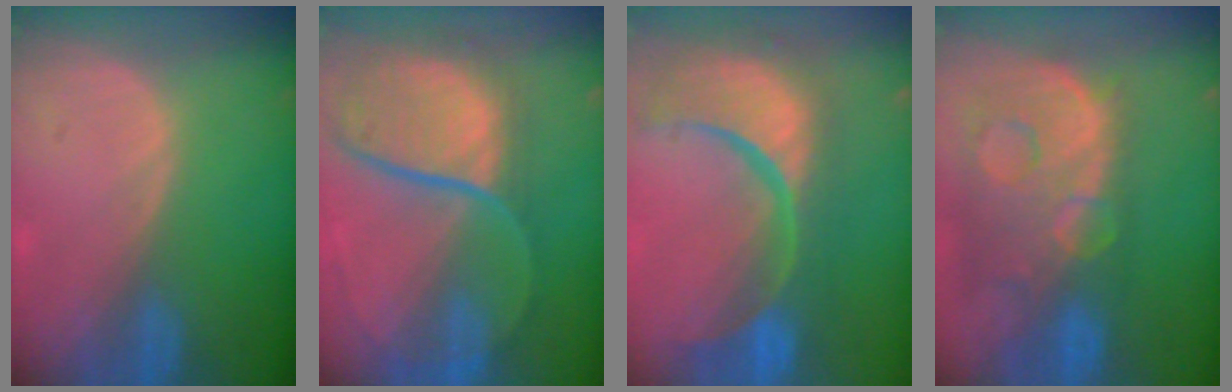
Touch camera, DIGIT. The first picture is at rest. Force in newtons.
{"total": 11.9, "press": 9.9, "slide": 6.7}
{"total": 15.0, "press": 11.9, "slide": 9.2}
{"total": 13.8, "press": 11.2, "slide": 8.1}